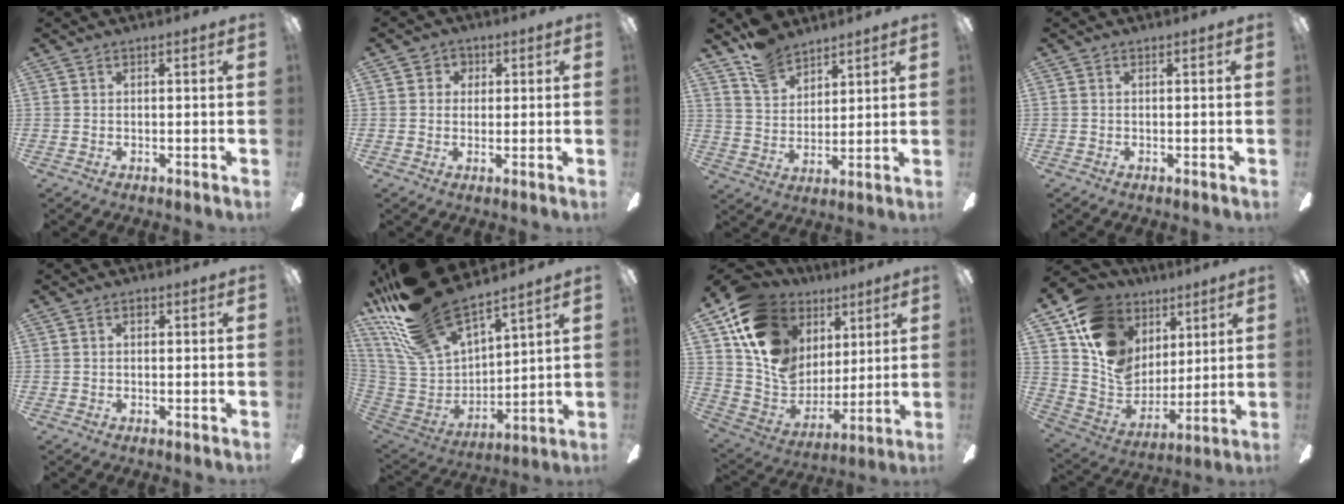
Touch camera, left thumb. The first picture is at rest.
{"total": 3.0, "force": [0.8, 2.8, 0.6], "torque": [-0.003, 0.007, 0.010]}
{"total": 9.3, "force": [7.7, 4.5, 2.7], "torque": [-0.058, -0.039, 0.147]}
{"total": 0.0}
{"total": 0.9, "force": [0.3, 0.6, 0.6], "torque": [-0.011, 0.004, 0.006]}
{"total": 21.9, "force": [17.8, 7.3, 10.4], "torque": [-0.237, -0.115, 0.323]}
{"total": 17.7, "force": [7.8, 13.7, 8.1], "torque": [-0.159, -0.031, 0.154]}
{"total": 16.7, "force": [7.5, 13.1, 7.1], "torque": [-0.140, -0.033, 0.148]}